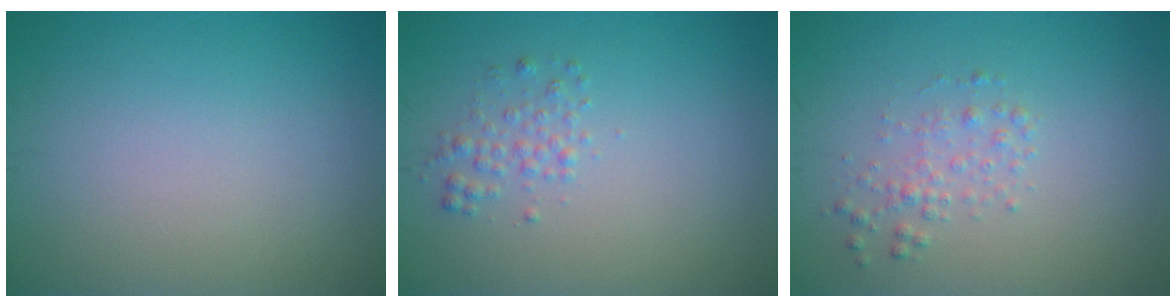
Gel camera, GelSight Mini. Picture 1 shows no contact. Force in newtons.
{"total": 1.5, "press": 1.5, "slide": 0.1}
{"total": 1.6, "press": 1.6, "slide": 0.0}